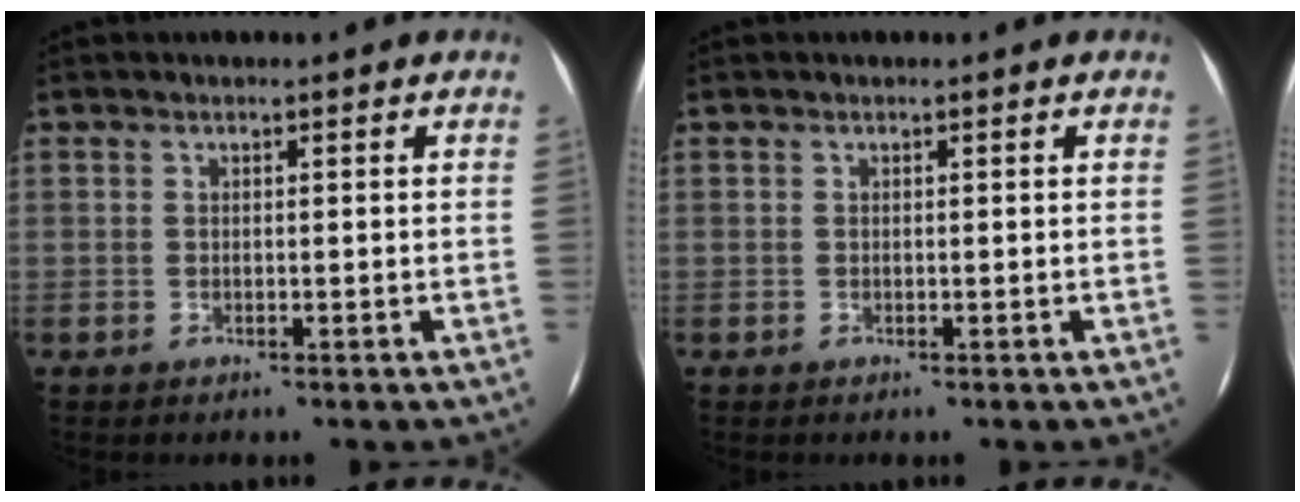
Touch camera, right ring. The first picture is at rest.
{"total": 0.0}